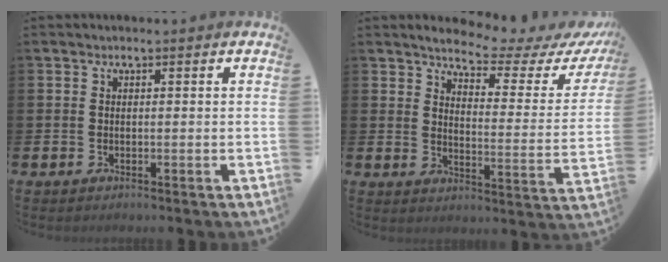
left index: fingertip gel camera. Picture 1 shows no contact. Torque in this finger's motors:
{"motor_torque": [1.09, -1.05, 0.45, 0.10]}